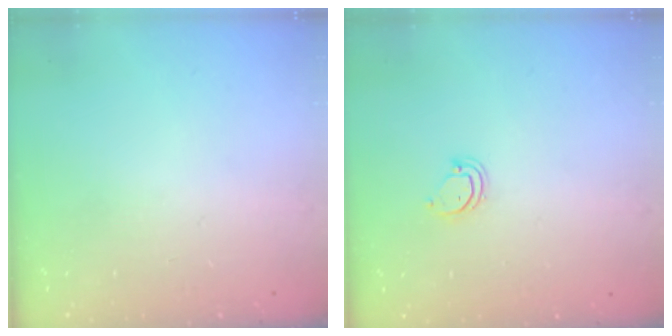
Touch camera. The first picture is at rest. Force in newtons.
{"total": 3.6, "press": 3.6, "slide": 0.2}